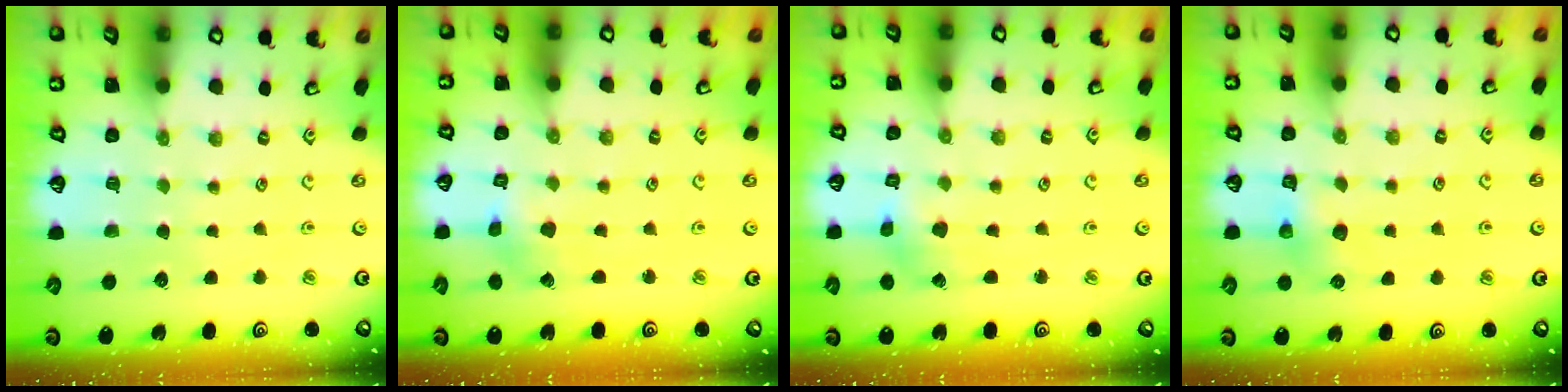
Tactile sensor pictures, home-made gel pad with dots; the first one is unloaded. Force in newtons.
{"total": 2.4, "press": 2.3, "slide": 0.4}
{"total": 2.6, "press": 2.6, "slide": 0.5}
{"total": 4.8, "press": 4.7, "slide": 0.4}